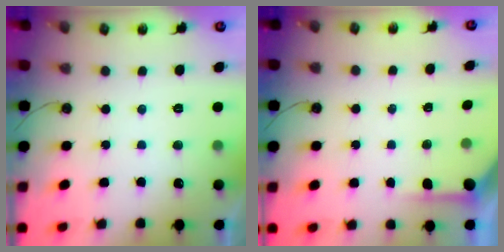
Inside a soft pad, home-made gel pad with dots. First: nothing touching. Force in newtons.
{"total": 2.8, "press": 2.7, "slide": 0.3}